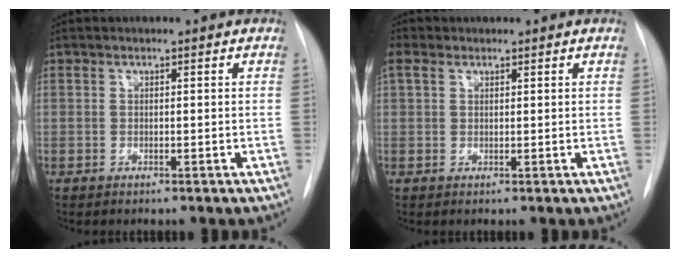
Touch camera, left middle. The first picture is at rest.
{"total": 2.3, "force": [1.4, 1.5, 1.1], "torque": [-0.030, 0.020, 0.030]}